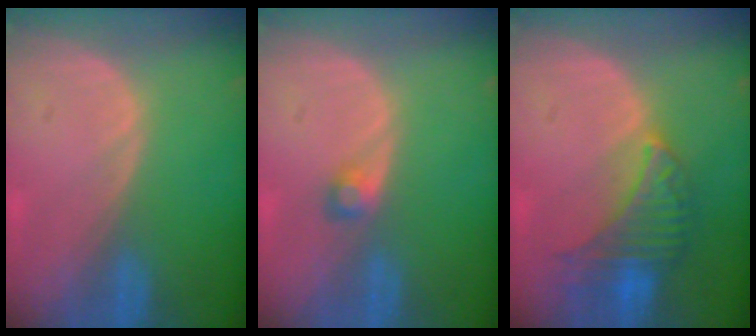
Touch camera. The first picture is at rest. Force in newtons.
{"total": 1.8, "press": 1.7, "slide": 0.3}
{"total": 7.0, "press": 6.8, "slide": 1.5}